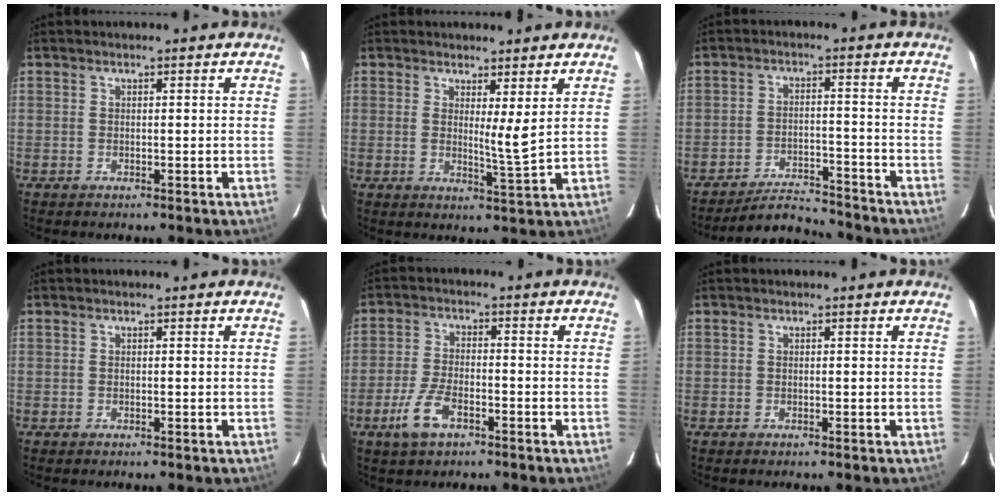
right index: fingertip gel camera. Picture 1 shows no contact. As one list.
[{"total": 3.6, "force": [1.3, -0.2, 3.4], "torque": [-0.055, -0.017, 0.022]}, {"total": 6.8, "force": [-6.8, 0.6, -0.1], "torque": [-0.002, 0.005, -0.113]}, {"total": 0.0}, {"total": 6.2, "force": [-3.4, 2.3, 4.7], "torque": [-0.109, -0.007, -0.061]}, {"total": 0.0}]